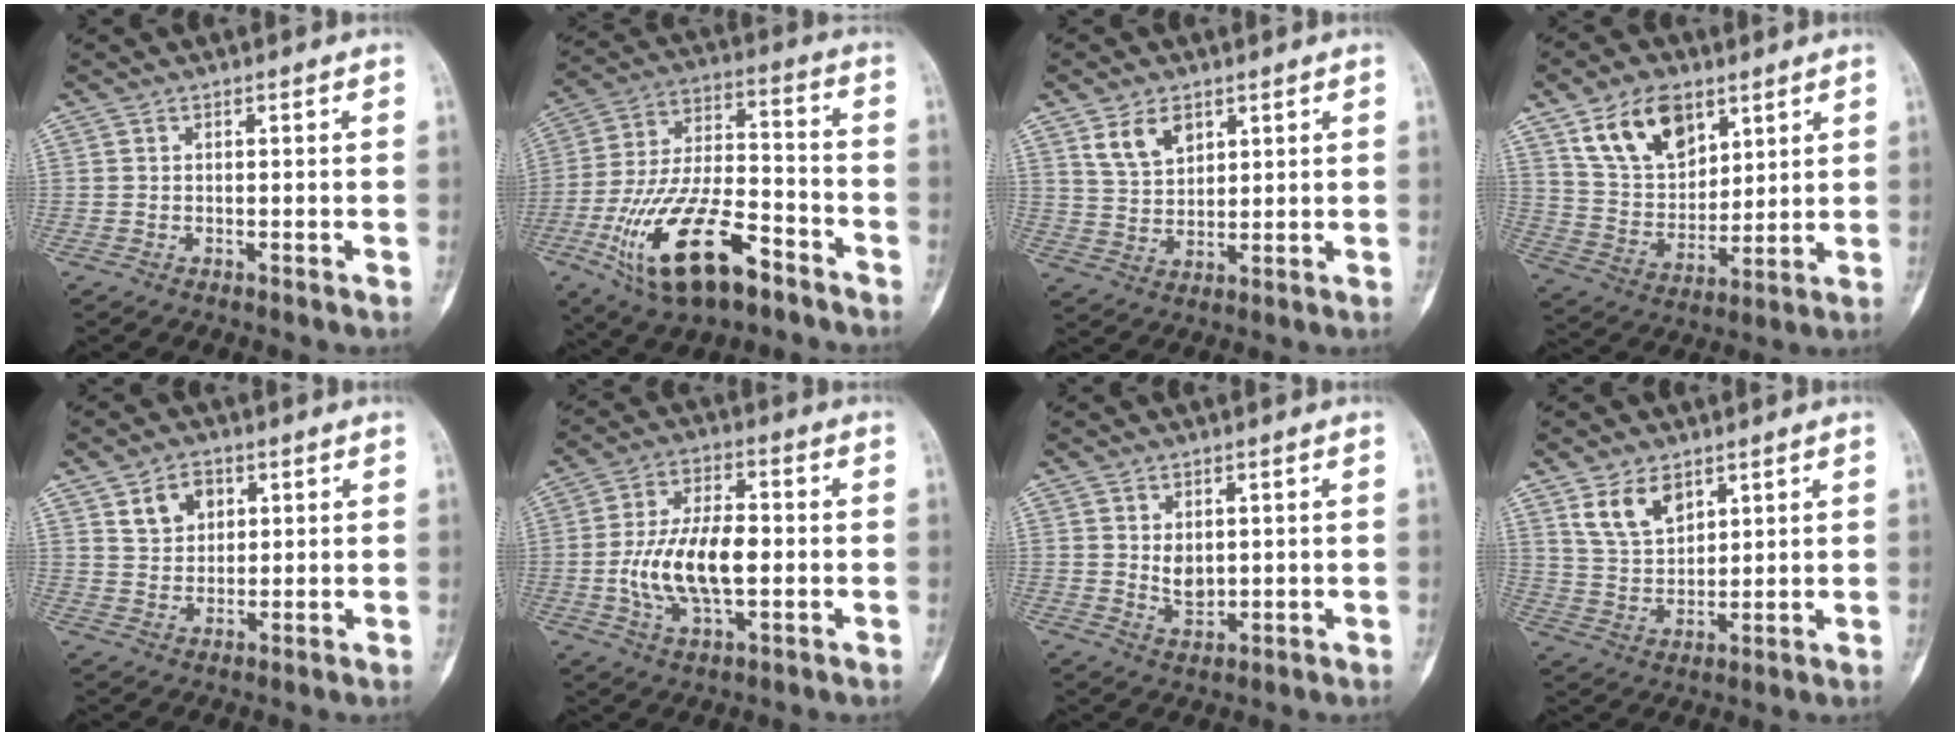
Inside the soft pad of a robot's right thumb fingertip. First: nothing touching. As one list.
[{"total": 21.1, "force": [-10.5, 9.1, 15.8], "torque": [-0.305, 0.055, -0.180]}, {"total": 6.6, "force": [3.7, 4.1, 3.6], "torque": [-0.051, -0.020, 0.076]}, {"total": 14.4, "force": [8.0, 8.8, 8.1], "torque": [-0.113, -0.036, 0.160]}, {"total": 6.1, "force": [2.8, 4.5, 3.1], "torque": [-0.029, -0.013, 0.051]}, {"total": 13.8, "force": [-1.3, 6.8, 12.0], "torque": [-0.225, 0.009, -0.022]}, {"total": 4.0, "force": [0.8, 2.8, 2.8], "torque": [-0.033, -0.013, 0.024]}, {"total": 8.2, "force": [4.8, 4.9, 4.5], "torque": [-0.068, -0.026, 0.101]}]